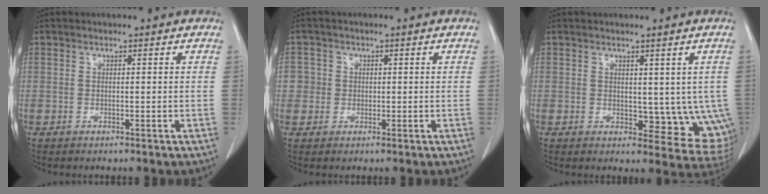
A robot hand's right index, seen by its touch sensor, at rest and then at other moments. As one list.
[{"total": 2.6, "force": [0.2, 2.6, 0.0], "torque": [0.016, 0.008, 0.000]}, {"total": 8.6, "force": [0.6, 4.7, 7.2], "torque": [-0.062, -0.014, 0.015]}]